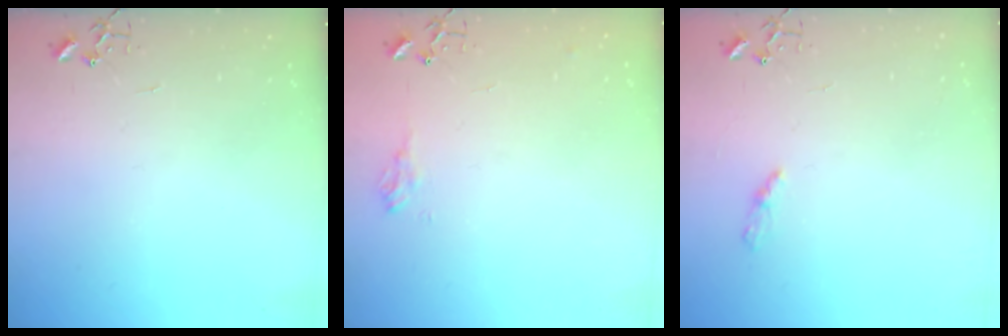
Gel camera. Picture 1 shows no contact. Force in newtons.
{"total": 8.5, "press": 8.4, "slide": 0.8}
{"total": 4.2, "press": 4.2, "slide": 0.5}